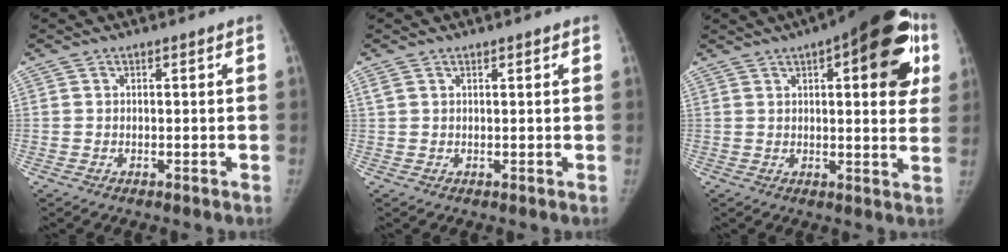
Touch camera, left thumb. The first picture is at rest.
{"total": 1.6, "force": [1.2, 0.7, 0.9], "torque": [-0.014, 0.006, 0.023]}
{"total": 21.6, "force": [8.1, 7.8, 18.4], "torque": [-0.208, -0.001, 0.099]}